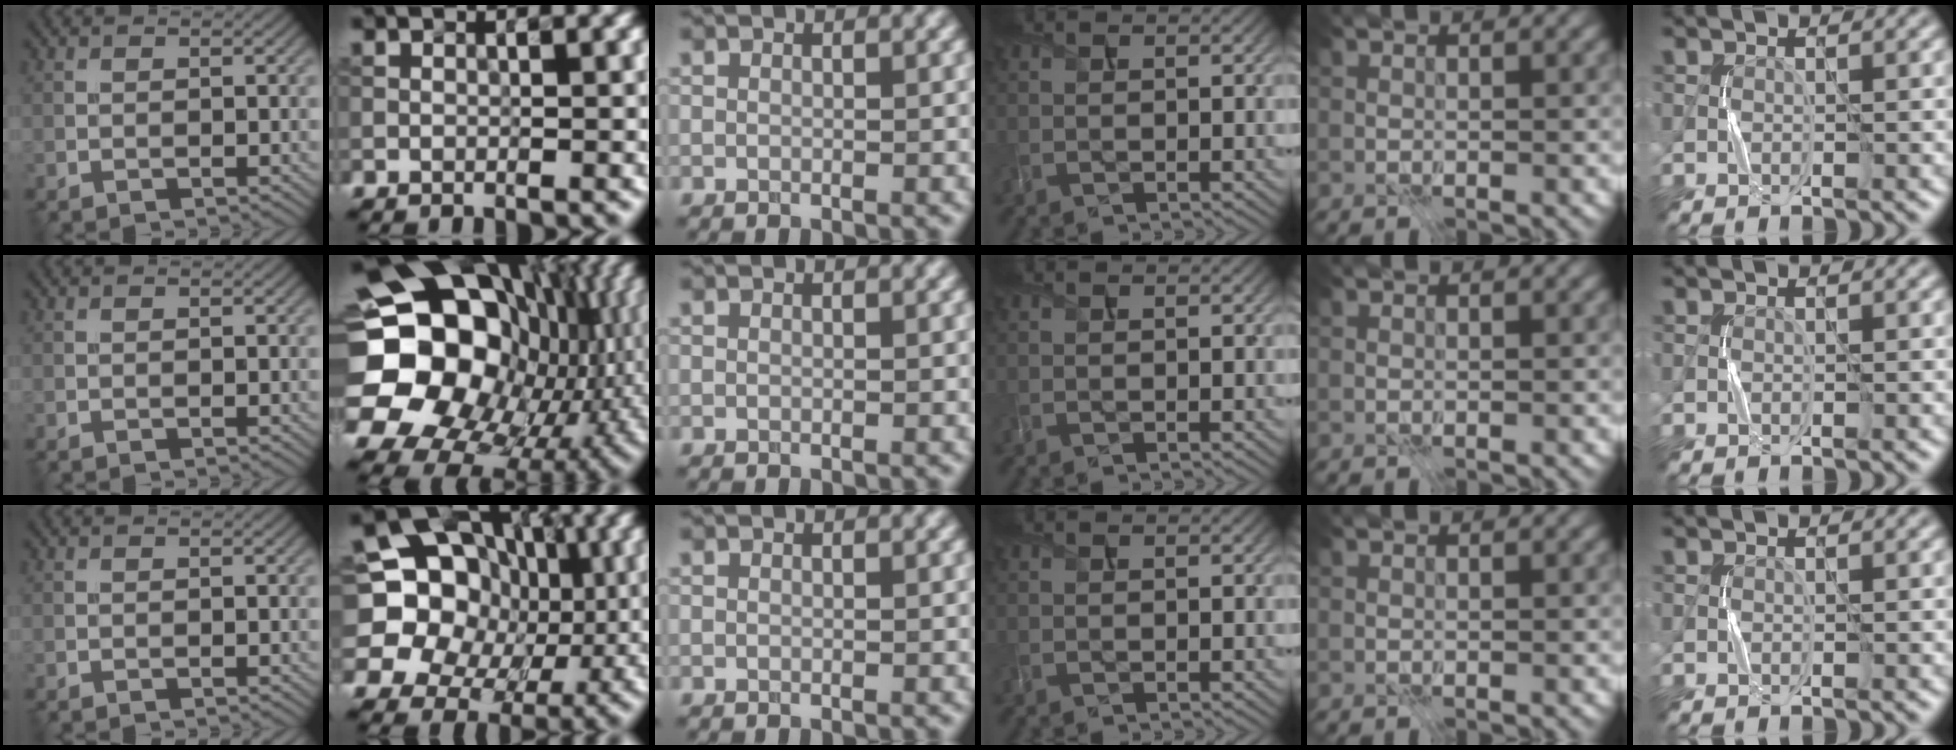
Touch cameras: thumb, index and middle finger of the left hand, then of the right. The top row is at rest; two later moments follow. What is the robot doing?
{"motion": "press", "object": "joystick"}